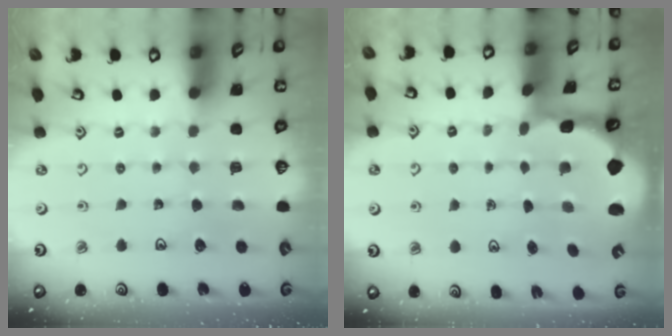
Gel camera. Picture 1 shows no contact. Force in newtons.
{"total": 1.8, "press": 1.8, "slide": 0.5}